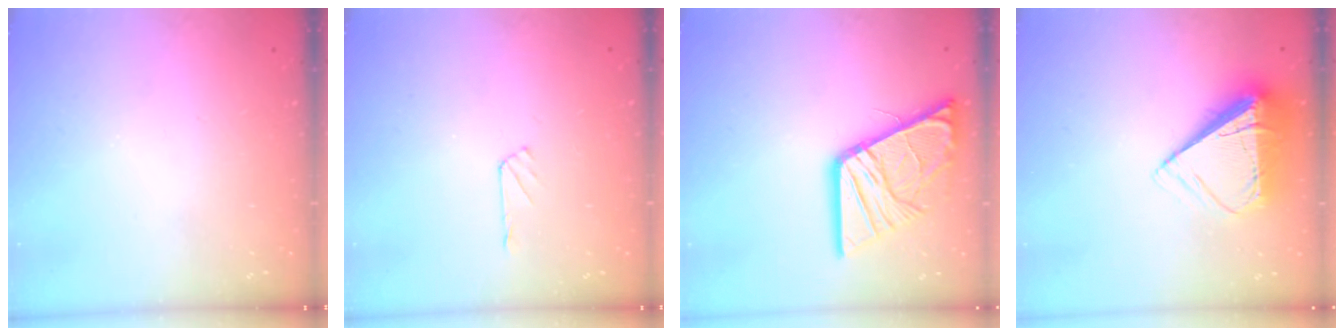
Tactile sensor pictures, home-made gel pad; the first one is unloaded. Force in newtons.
{"total": 4.2, "press": 4.1, "slide": 0.4}
{"total": 16.2, "press": 16.2, "slide": 1.7}
{"total": 9.5, "press": 9.4, "slide": 1.4}